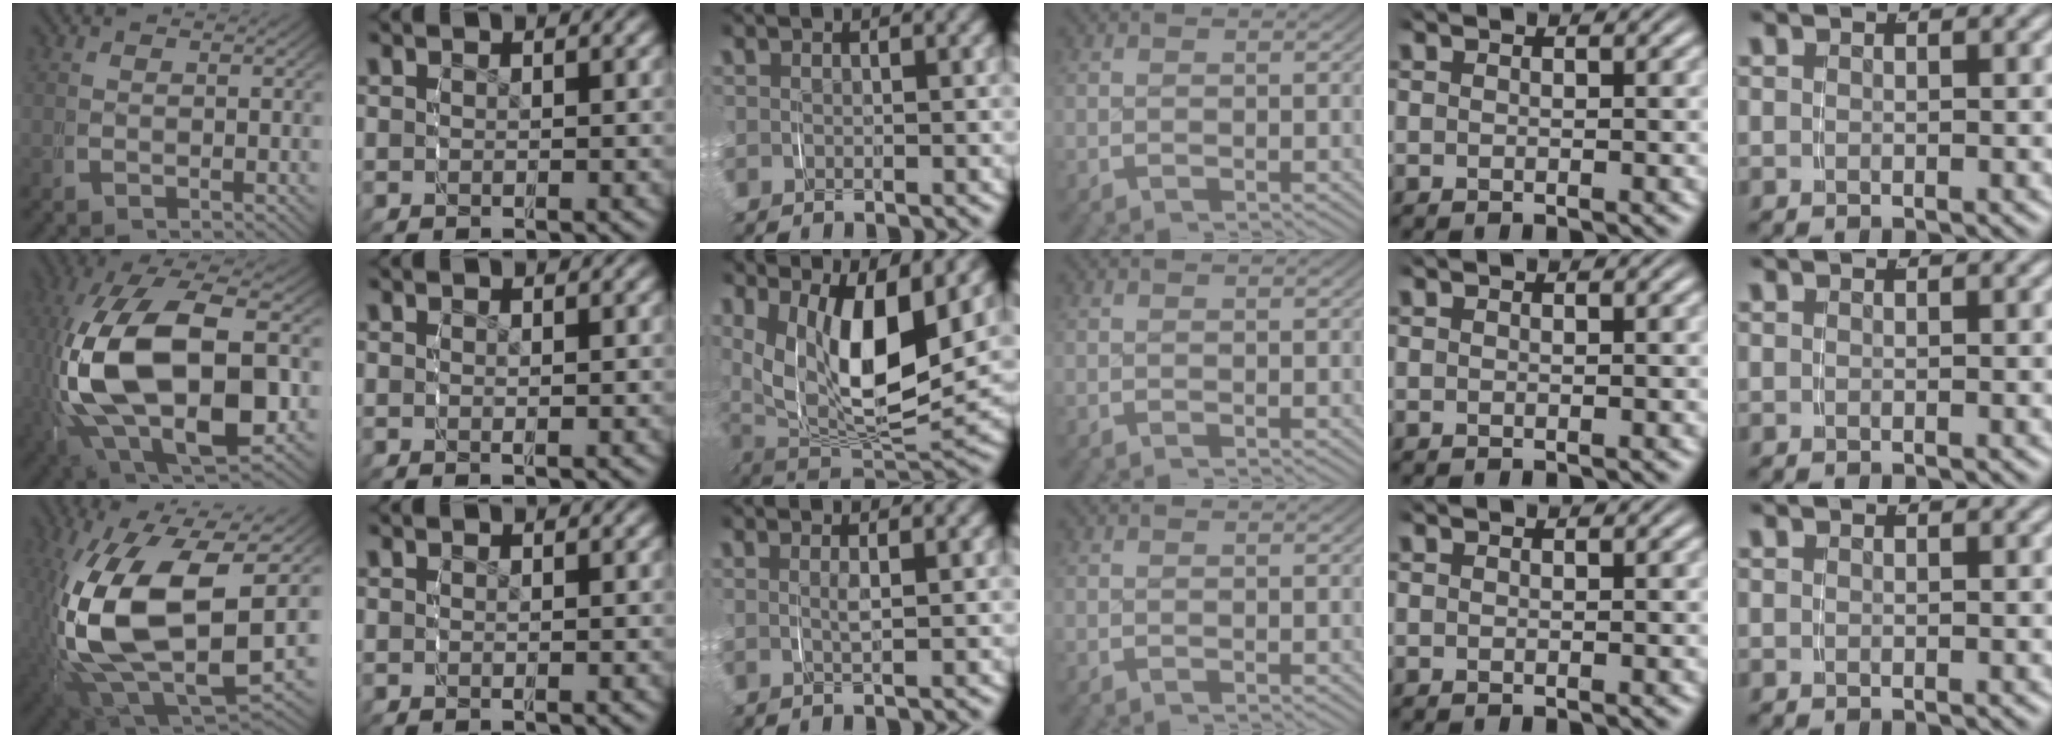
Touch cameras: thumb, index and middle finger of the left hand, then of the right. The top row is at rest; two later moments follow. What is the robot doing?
{"motion": "grasp_and_lifting", "object": "phone"}